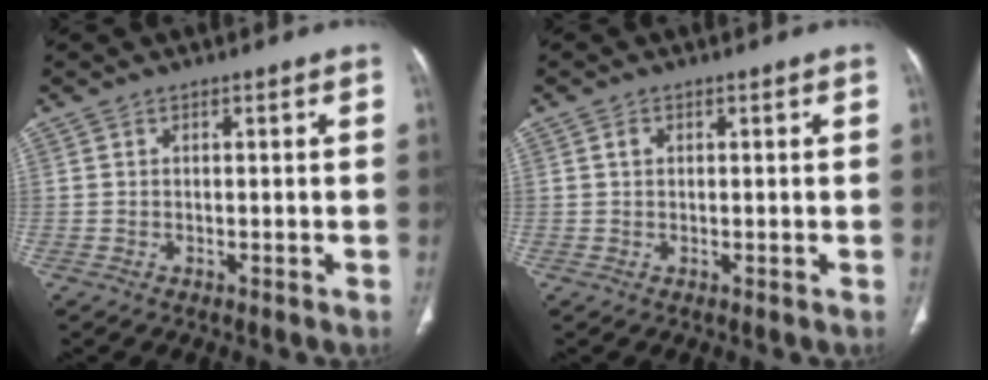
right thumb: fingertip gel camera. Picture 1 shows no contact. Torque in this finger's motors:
{"motor_torque": [-0.17, 0.23, 0.28, -0.16, -0.02]}